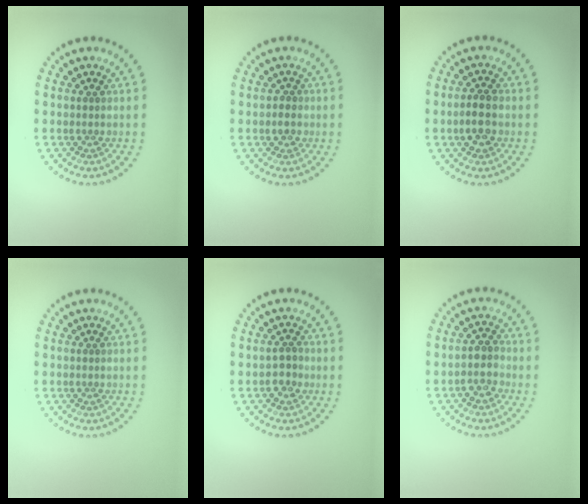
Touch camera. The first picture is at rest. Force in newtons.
{"total": 0.9, "press": 0.8, "slide": 0.3}
{"total": 2.5, "press": 2.5, "slide": 0.3}
{"total": 0.0}
{"total": 1.9, "press": 1.8, "slide": 0.5}
{"total": 2.1, "press": 2.0, "slide": 0.7}